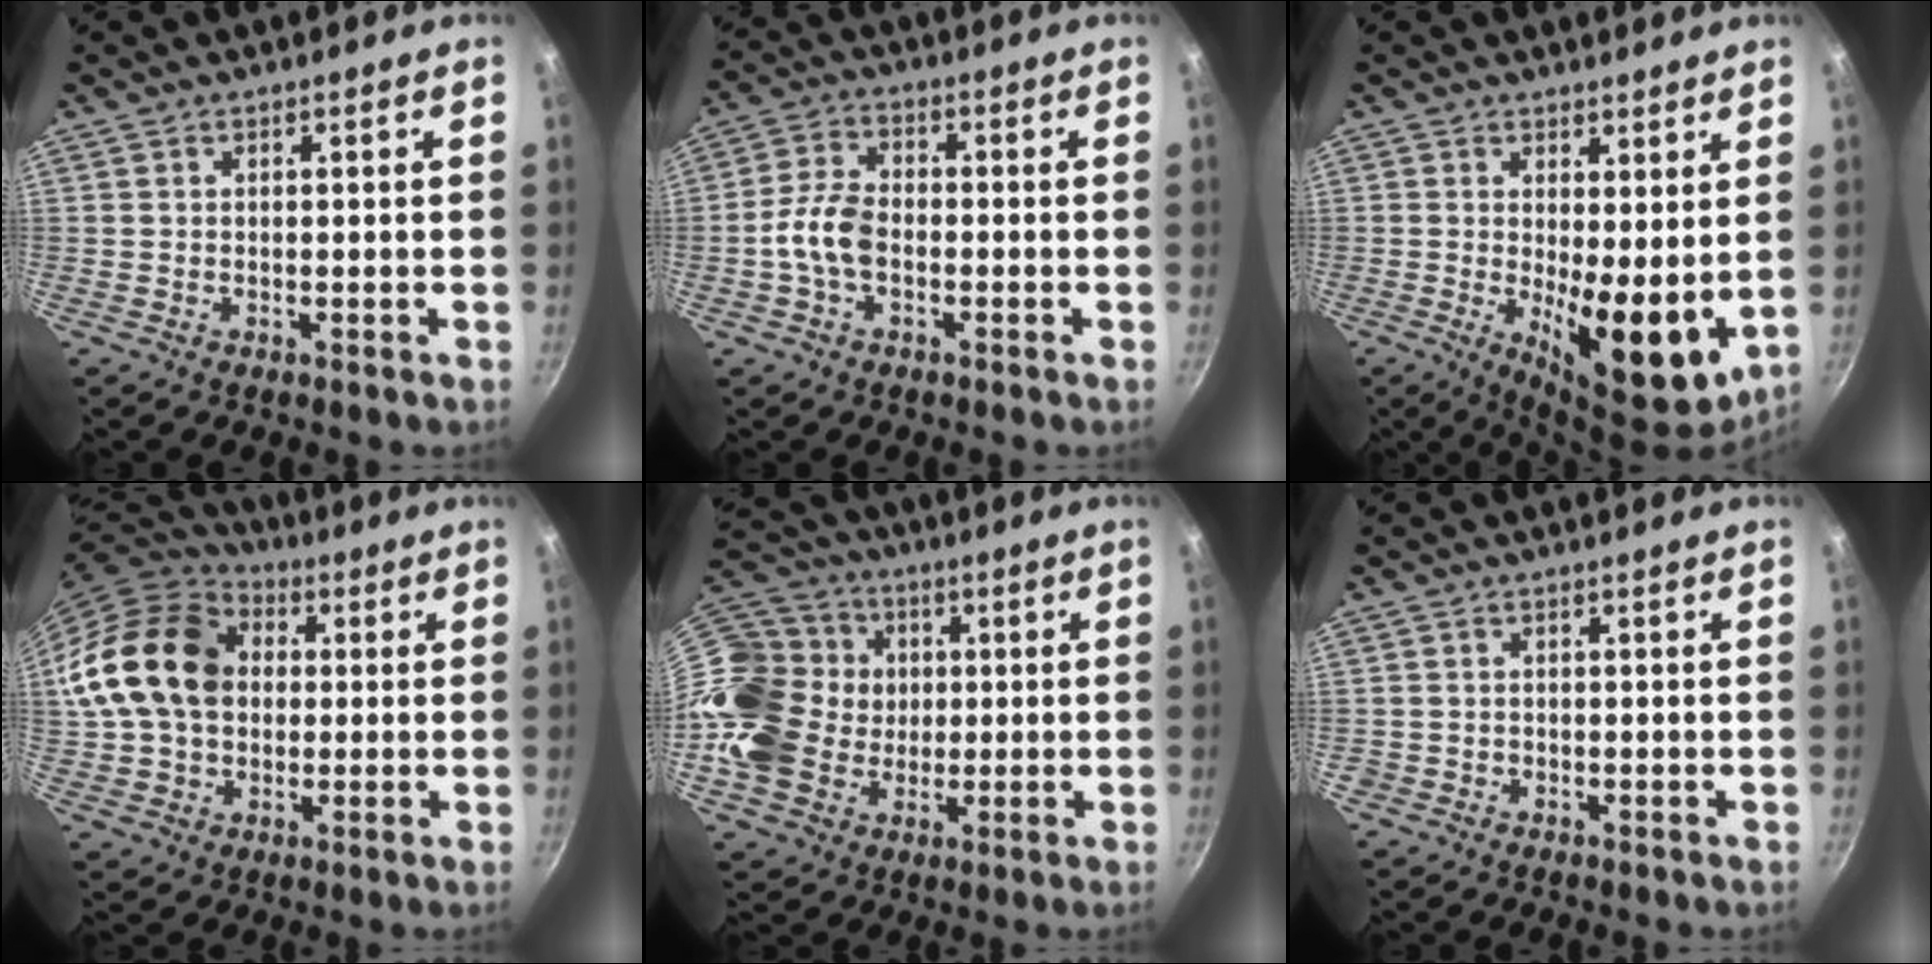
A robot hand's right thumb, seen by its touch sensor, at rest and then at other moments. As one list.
[{"total": 7.0, "force": [-1.8, 4.2, 5.3], "torque": [-0.099, 0.031, -0.042]}, {"total": 11.5, "force": [0.5, 4.4, 10.6], "torque": [-0.133, -0.032, 0.017]}, {"total": 20.2, "force": [2.6, 15.3, 12.9], "torque": [-0.227, 0.033, 0.039]}, {"total": 20.8, "force": [-0.1, 18.0, 10.5], "torque": [-0.202, 0.042, 0.003]}, {"total": 0.9, "force": [-0.4, 0.8, 0.1], "torque": [0.001, 0.004, -0.005]}]